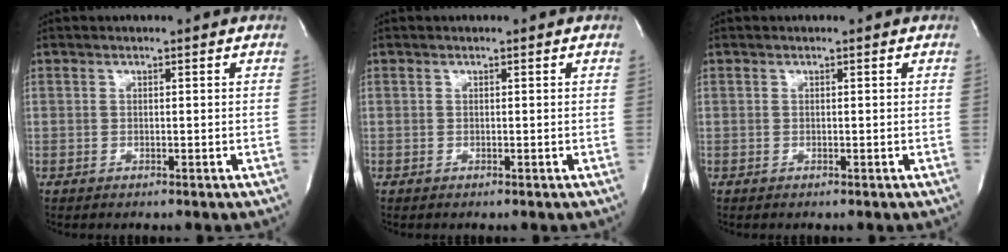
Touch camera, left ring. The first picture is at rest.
{"total": 0.0}
{"total": 0.0}